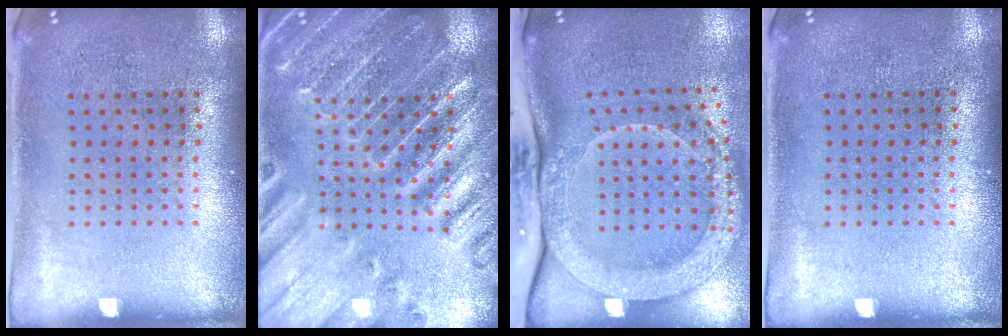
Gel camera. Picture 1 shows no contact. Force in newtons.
{"total": 3.6, "press": 3.5, "slide": 1.0}
{"total": 3.0, "press": 2.3, "slide": 1.9}
{"total": 0.0}